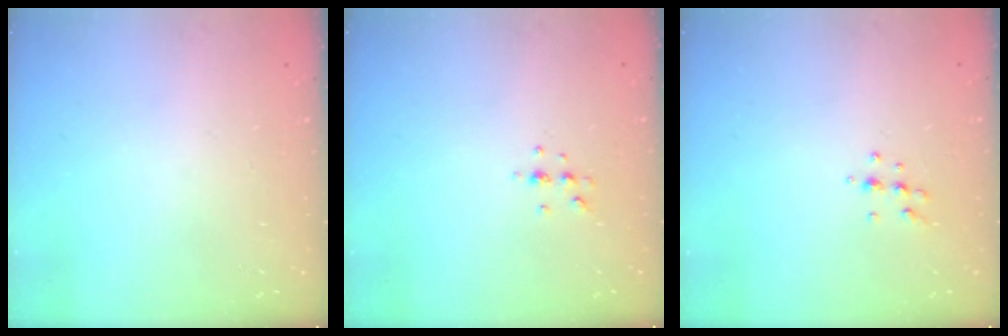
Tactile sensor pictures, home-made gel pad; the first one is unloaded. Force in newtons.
{"total": 4.1, "press": 4.1, "slide": 0.8}
{"total": 5.4, "press": 5.3, "slide": 1.0}